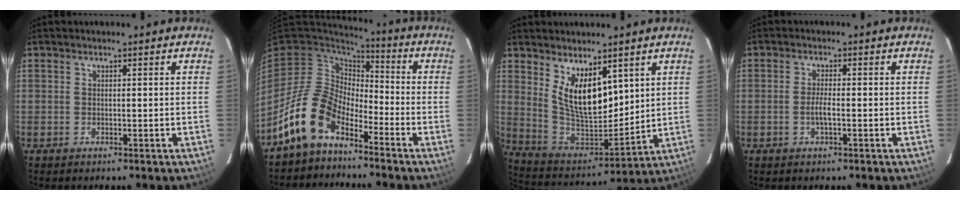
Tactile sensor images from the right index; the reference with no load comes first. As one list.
[{"total": 12.8, "force": [-8.2, 6.8, 7.0], "torque": [-0.142, 0.015, -0.163]}, {"total": 13.2, "force": [6.1, 5.8, 10.1], "torque": [-0.182, -0.017, 0.130]}, {"total": 2.3, "force": [-0.8, 0.3, 2.1], "torque": [-0.043, -0.002, -0.015]}]